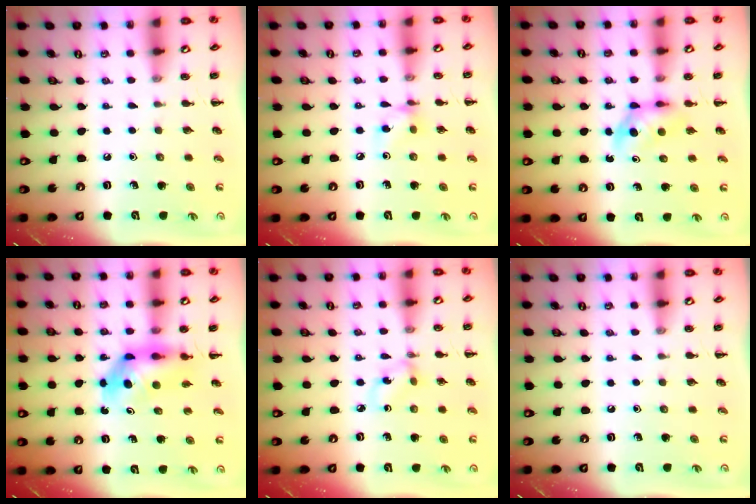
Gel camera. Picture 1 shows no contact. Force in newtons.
{"total": 5.3, "press": 5.2, "slide": 1.1}
{"total": 3.9, "press": 3.8, "slide": 1.1}
{"total": 5.5, "press": 5.5, "slide": 0.7}
{"total": 2.4, "press": 2.4, "slide": 0.6}
{"total": 0.0}